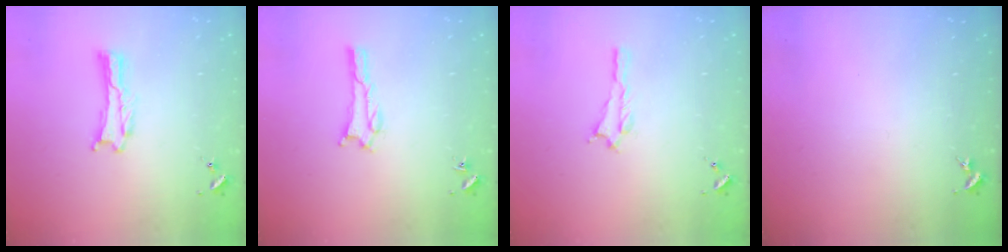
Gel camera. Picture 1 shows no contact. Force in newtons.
{"total": 1.5, "press": 1.5, "slide": 0.2}
{"total": 0.6, "press": 0.6, "slide": 0.2}
{"total": 0.0}